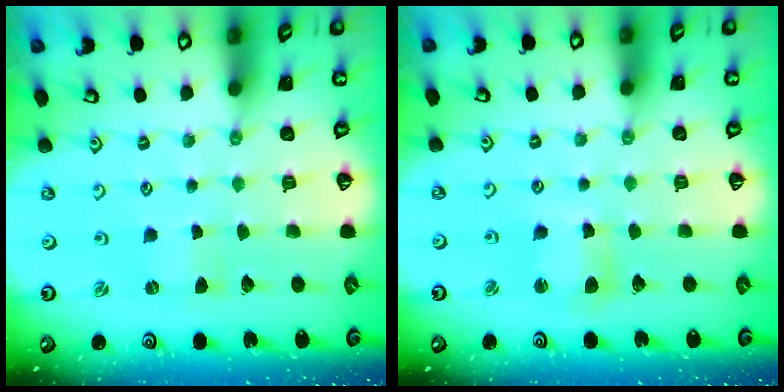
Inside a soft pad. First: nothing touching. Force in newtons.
{"total": 6.0, "press": 5.9, "slide": 0.9}